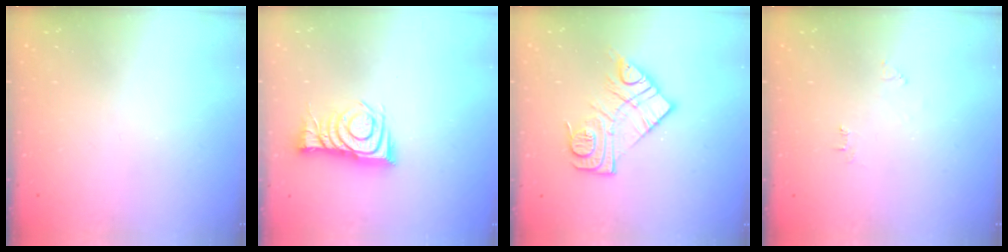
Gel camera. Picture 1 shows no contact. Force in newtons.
{"total": 11.2, "press": 11.2, "slide": 0.5}
{"total": 13.2, "press": 13.2, "slide": 1.0}
{"total": 3.9, "press": 3.8, "slide": 0.5}